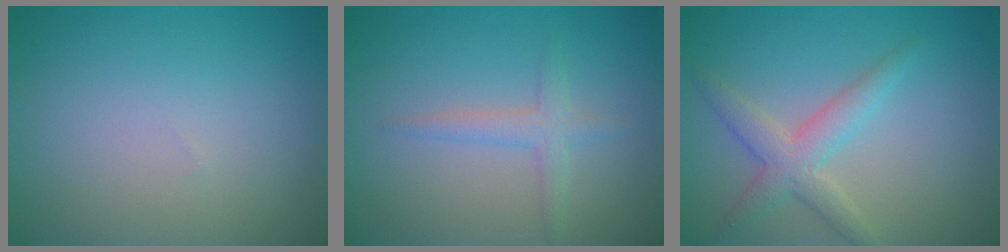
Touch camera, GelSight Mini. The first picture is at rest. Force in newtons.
{"total": 1.9, "press": 1.9, "slide": 0.1}
{"total": 3.3, "press": 3.3, "slide": 0.1}